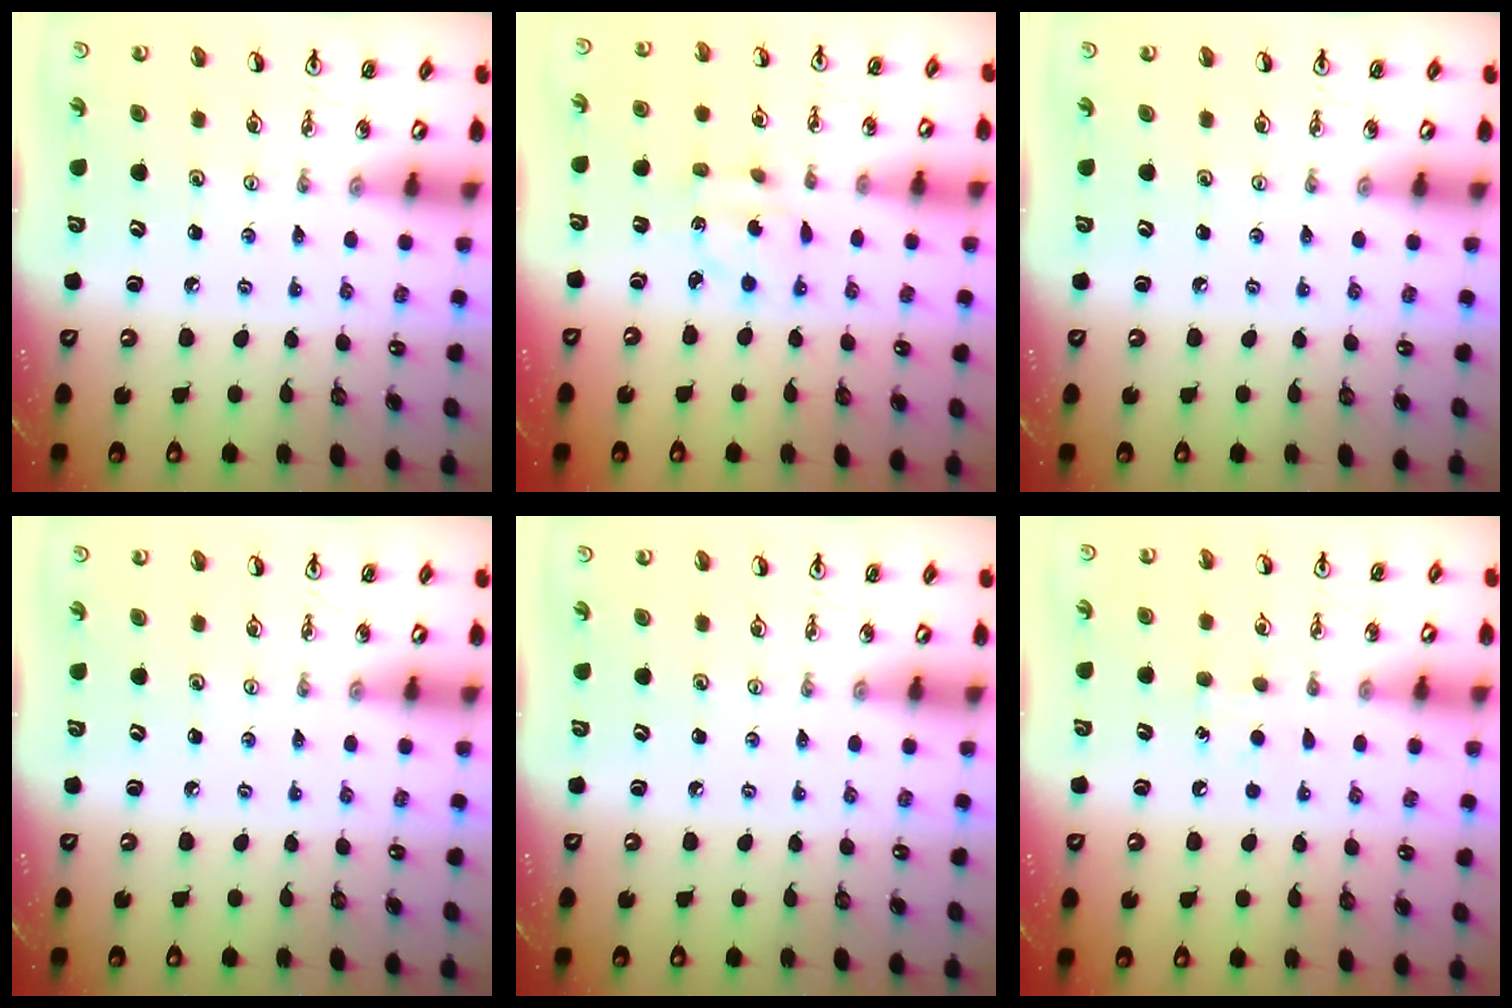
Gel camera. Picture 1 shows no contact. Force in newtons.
{"total": 3.6, "press": 3.5, "slide": 0.9}
{"total": 0.0}
{"total": 0.0}
{"total": 0.0}
{"total": 5.4, "press": 5.4, "slide": 0.7}